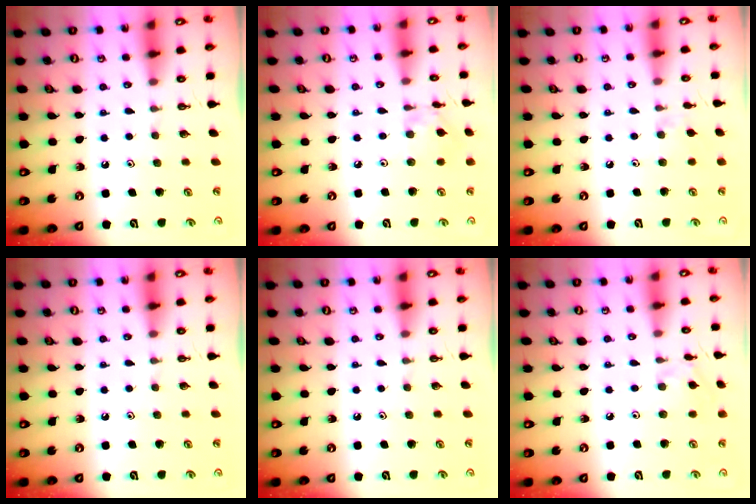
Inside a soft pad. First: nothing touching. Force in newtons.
{"total": 3.1, "press": 3.1, "slide": 0.3}
{"total": 2.9, "press": 2.9, "slide": 0.5}
{"total": 0.0}
{"total": 0.0}
{"total": 4.5, "press": 4.4, "slide": 0.6}